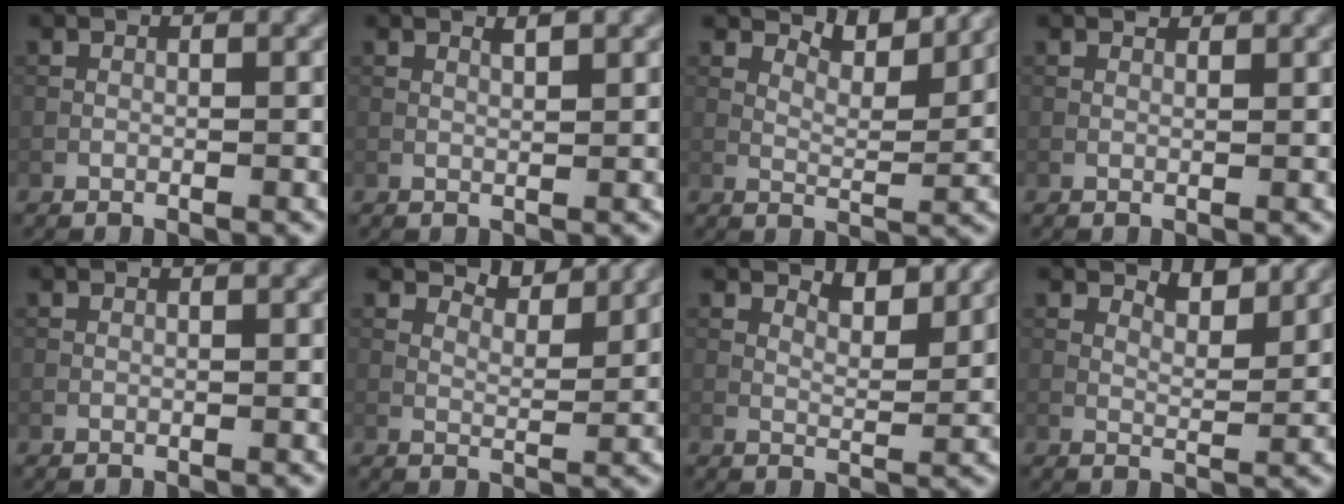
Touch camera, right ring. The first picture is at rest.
{"total": 0.8, "force": [0.6, 0.0, 0.5], "torque": [-0.011, -0.002, 0.011]}
{"total": 5.0, "force": [4.5, 0.9, 2.0], "torque": [-0.047, -0.006, 0.066]}
{"total": 0.7, "force": [0.6, 0.2, 0.2], "torque": [-0.006, -0.001, 0.010]}
{"total": 0.0}
{"total": 3.3, "force": [3.1, 0.6, 1.0], "torque": [-0.025, -0.008, 0.044]}
{"total": 2.9, "force": [2.3, 0.8, 1.5], "torque": [-0.028, -0.013, 0.034]}
{"total": 2.7, "force": [2.3, 0.7, 1.3], "torque": [-0.025, -0.012, 0.033]}